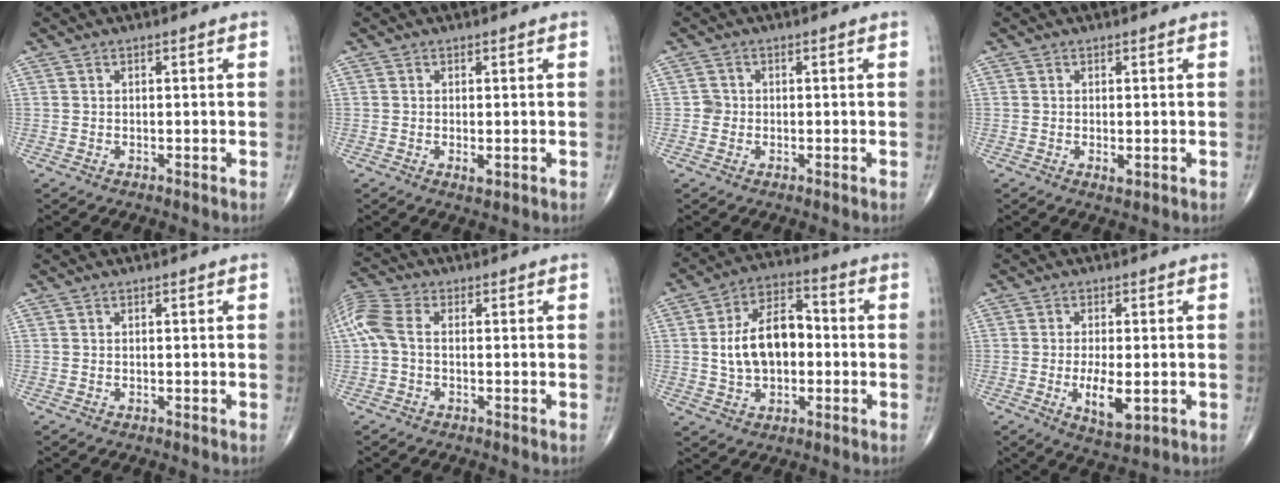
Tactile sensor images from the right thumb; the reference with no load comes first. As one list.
[{"total": 1.6, "force": [-0.3, 0.6, 1.4], "torque": [-0.026, -0.005, -0.004]}, {"total": 1.6, "force": [-0.2, 1.6, 0.3], "torque": [0.007, 0.007, -0.007]}, {"total": 1.3, "force": [-0.2, 0.6, 1.2], "torque": [-0.022, -0.005, -0.001]}, {"total": 0.0}, {"total": 7.0, "force": [0.0, 4.1, 5.6], "torque": [-0.146, 0.023, -0.006]}, {"total": 13.3, "force": [-0.2, 8.2, 10.4], "torque": [-0.162, 0.028, -0.007]}, {"total": 7.0, "force": [-1.4, 2.9, 6.2], "torque": [-0.104, -0.013, -0.017]}]